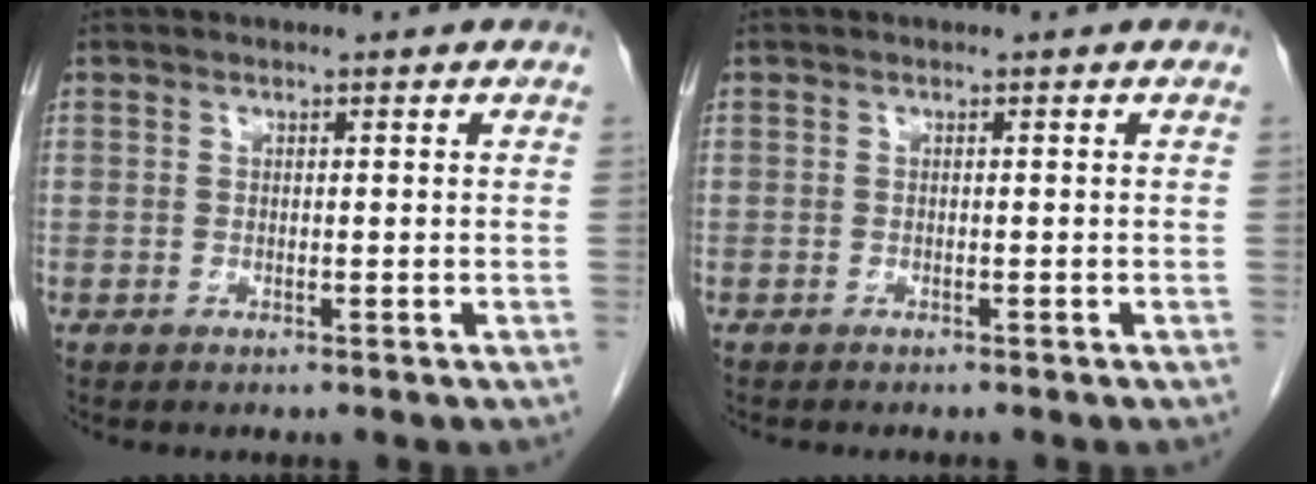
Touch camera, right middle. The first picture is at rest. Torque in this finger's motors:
{"motor_torque": [0.21, -0.14, -0.01, 0.00]}